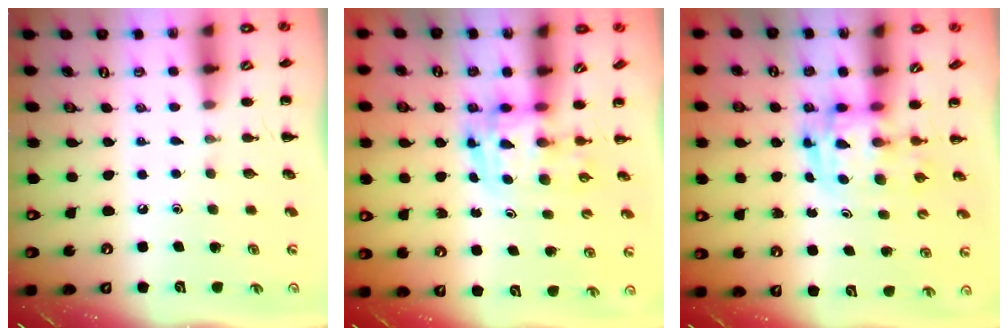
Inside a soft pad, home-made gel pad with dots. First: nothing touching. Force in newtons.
{"total": 3.6, "press": 3.5, "slide": 0.6}
{"total": 3.0, "press": 3.0, "slide": 0.5}